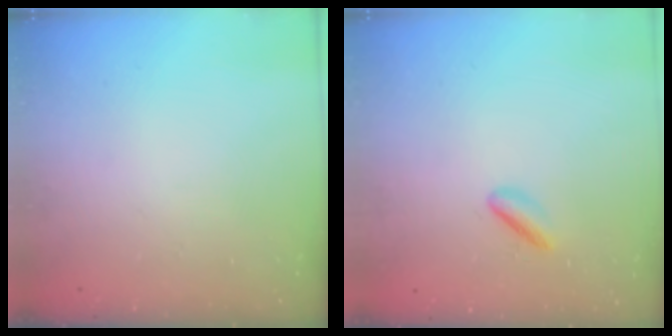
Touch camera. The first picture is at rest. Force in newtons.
{"total": 3.7, "press": 3.5, "slide": 1.1}